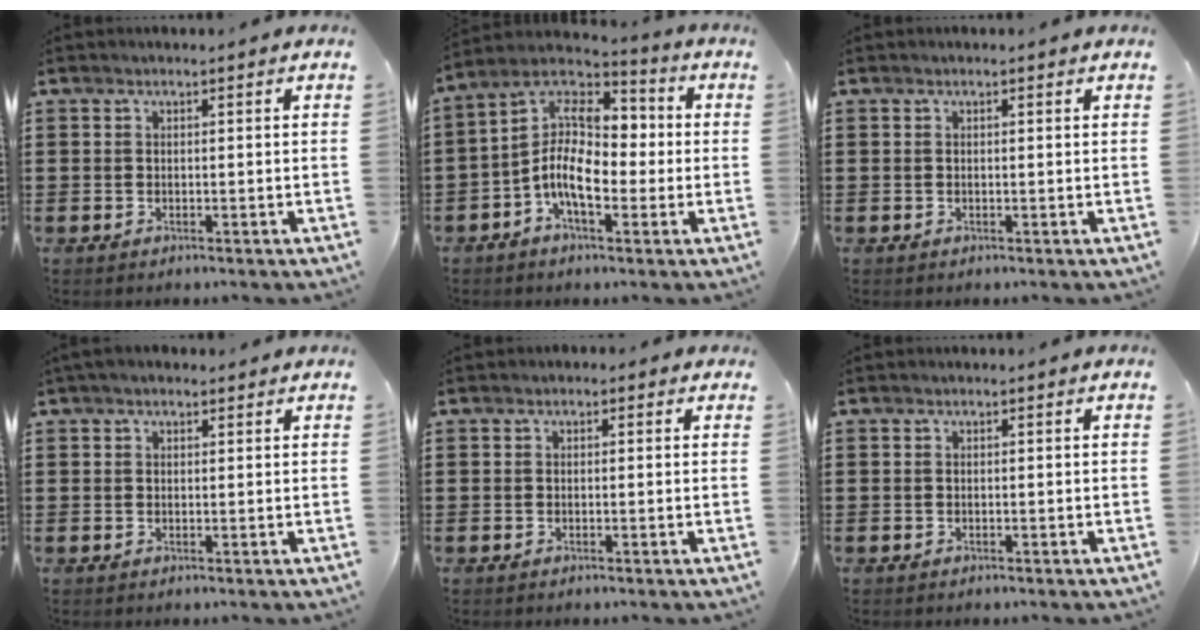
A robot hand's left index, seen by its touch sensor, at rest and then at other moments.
{"total": 11.4, "force": [-1.1, 6.2, 9.5], "torque": [-0.216, -0.010, -0.032]}
{"total": 0.0}
{"total": 1.6, "force": [1.1, 0.8, 0.8], "torque": [-0.018, 0.007, 0.021]}
{"total": 0.7, "force": [-0.2, 0.6, 0.3], "torque": [-0.008, 0.003, -0.006]}
{"total": 0.0}